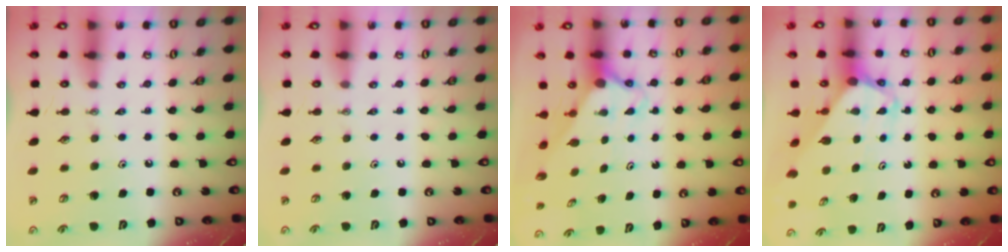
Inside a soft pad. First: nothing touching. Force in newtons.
{"total": 0.0}
{"total": 2.7, "press": 2.7, "slide": 0.2}
{"total": 2.7, "press": 2.7, "slide": 0.1}